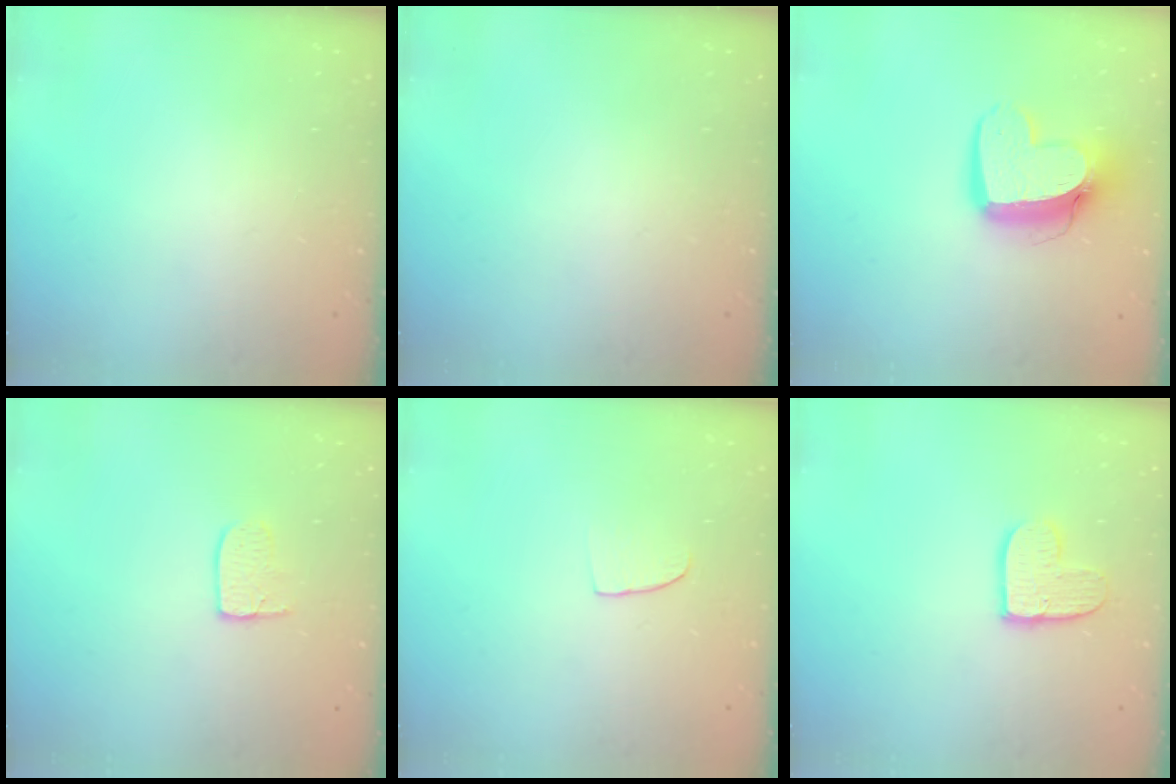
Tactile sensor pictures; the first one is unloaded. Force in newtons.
{"total": 0.0}
{"total": 13.0, "press": 12.9, "slide": 1.4}
{"total": 4.9, "press": 4.9, "slide": 0.3}
{"total": 5.5, "press": 5.4, "slide": 0.5}
{"total": 9.4, "press": 9.3, "slide": 0.7}